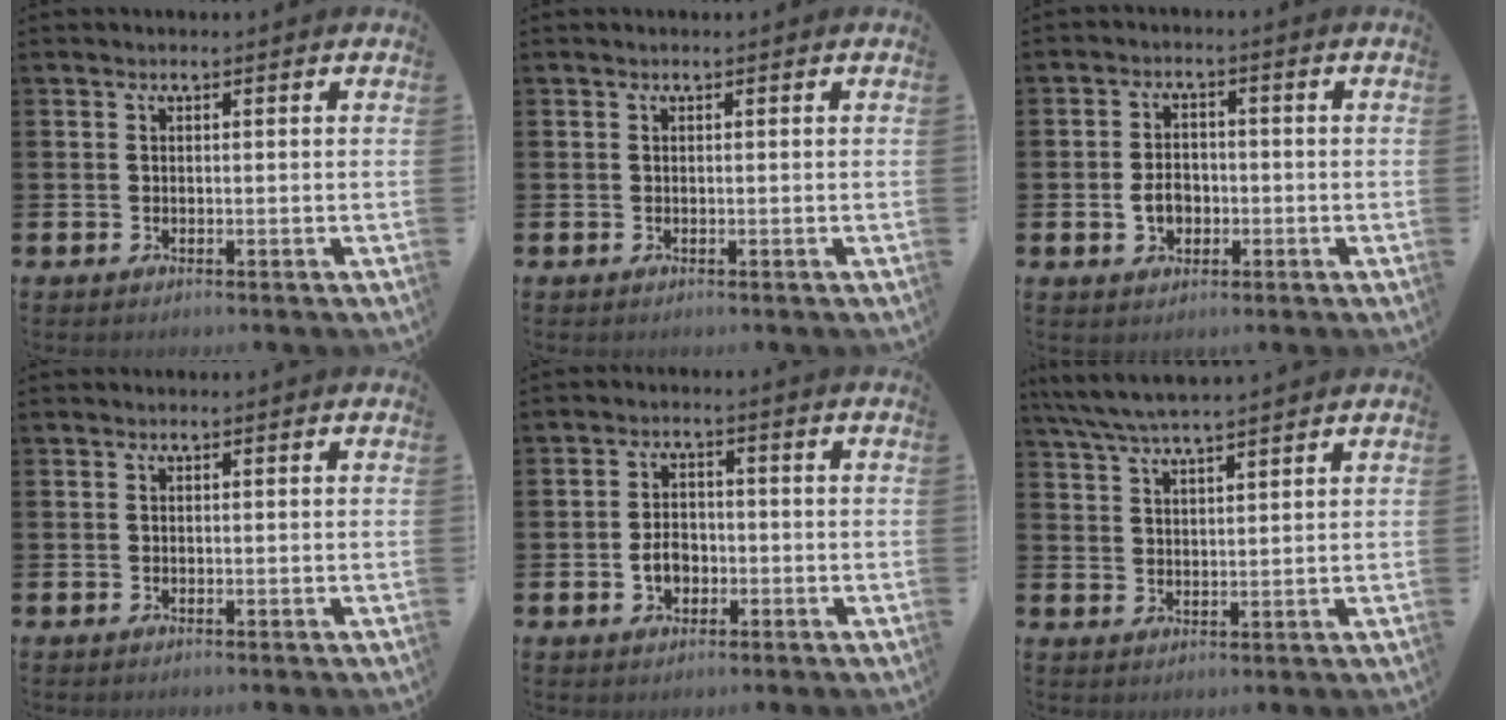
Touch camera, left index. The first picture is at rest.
{"total": 0.0}
{"total": 3.6, "force": [-0.9, 2.8, 2.2], "torque": [-0.029, 0.000, -0.022]}
{"total": 0.0}
{"total": 3.5, "force": [-1.0, 2.6, 2.1], "torque": [-0.027, -0.003, -0.025]}
{"total": 5.3, "force": [5.0, 0.3, 1.8], "torque": [-0.053, -0.016, 0.091]}